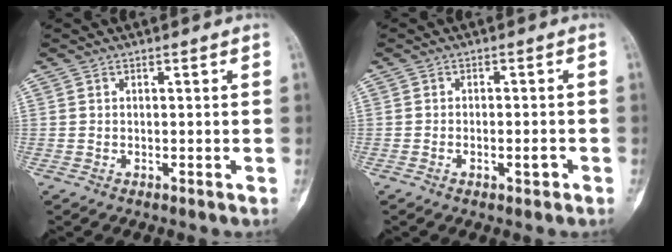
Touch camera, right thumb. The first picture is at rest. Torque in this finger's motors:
{"motor_torque": [-0.43, 0.28, -0.04, -0.09, -0.02]}